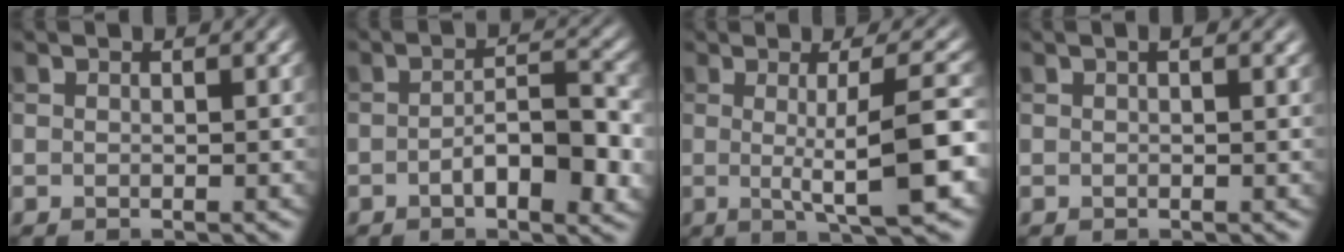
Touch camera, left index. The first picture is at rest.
{"total": 5.6, "force": [-1.4, 2.2, 5.0], "torque": [-0.079, 0.001, -0.022]}
{"total": 7.5, "force": [-0.3, 1.3, 7.3], "torque": [-0.104, -0.002, -0.001]}
{"total": 1.1, "force": [0.5, 0.2, 1.0], "torque": [-0.014, 0.003, 0.009]}